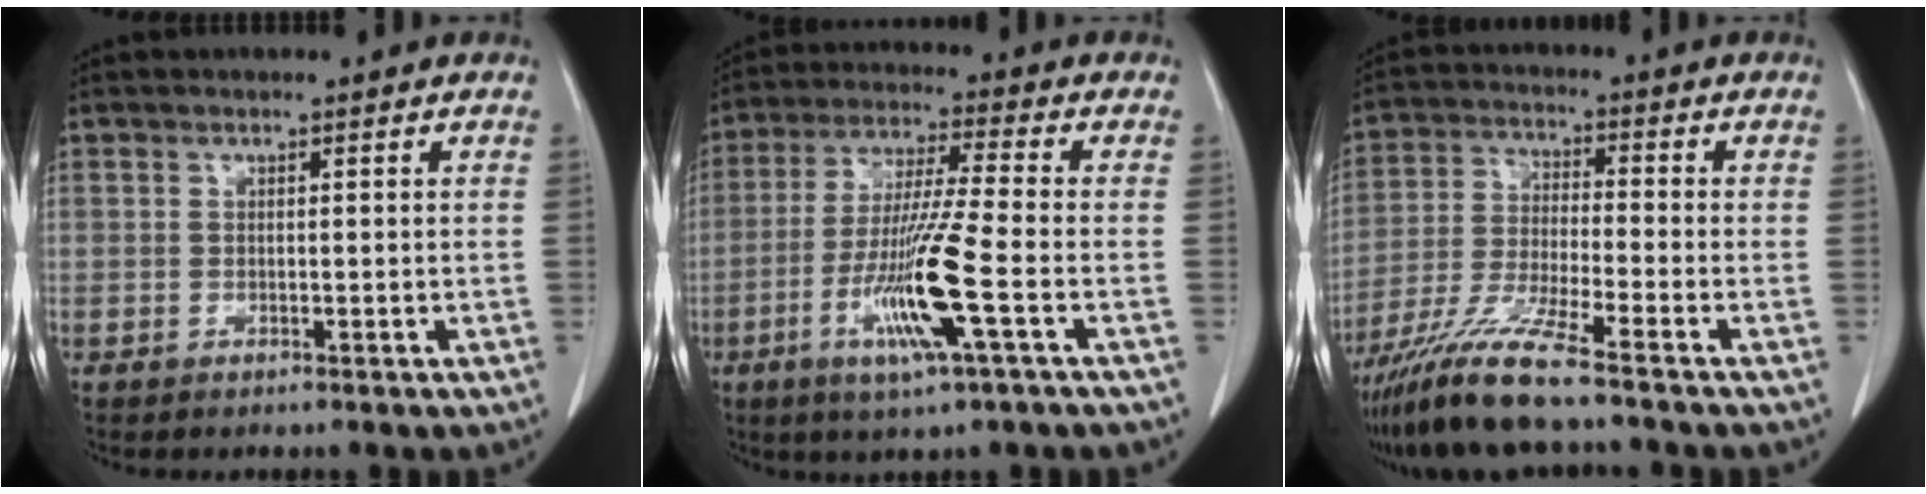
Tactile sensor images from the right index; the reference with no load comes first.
{"total": 12.5, "force": [-4.1, -0.5, 11.7], "torque": [-0.235, -0.018, -0.081]}
{"total": 10.2, "force": [-7.9, -0.9, 6.4], "torque": [-0.130, -0.029, -0.153]}